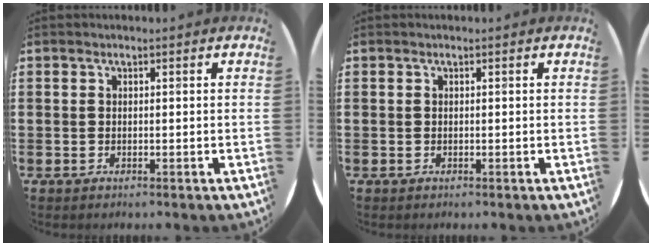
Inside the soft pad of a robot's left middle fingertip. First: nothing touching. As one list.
[{"total": 0.0}]